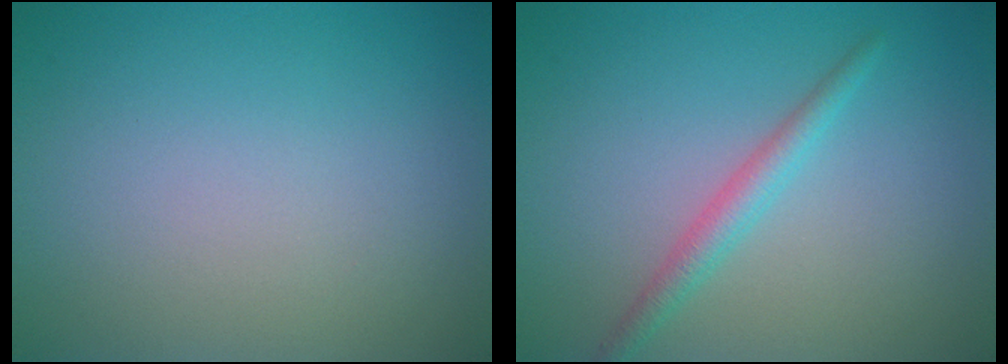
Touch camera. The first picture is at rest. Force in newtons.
{"total": 2.1, "press": 2.1, "slide": 0.1}